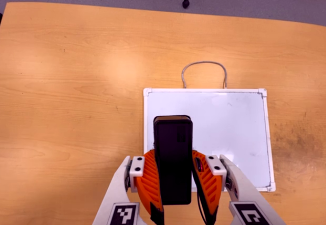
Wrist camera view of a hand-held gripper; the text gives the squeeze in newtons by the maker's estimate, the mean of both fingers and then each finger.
{"total": 7.5, "left": 6.9, "right": 8.0}